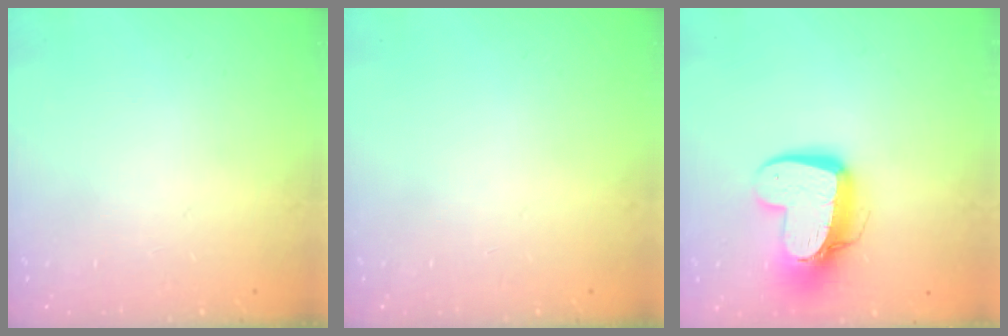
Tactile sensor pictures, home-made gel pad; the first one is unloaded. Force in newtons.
{"total": 0.0}
{"total": 13.7, "press": 13.7, "slide": 1.3}